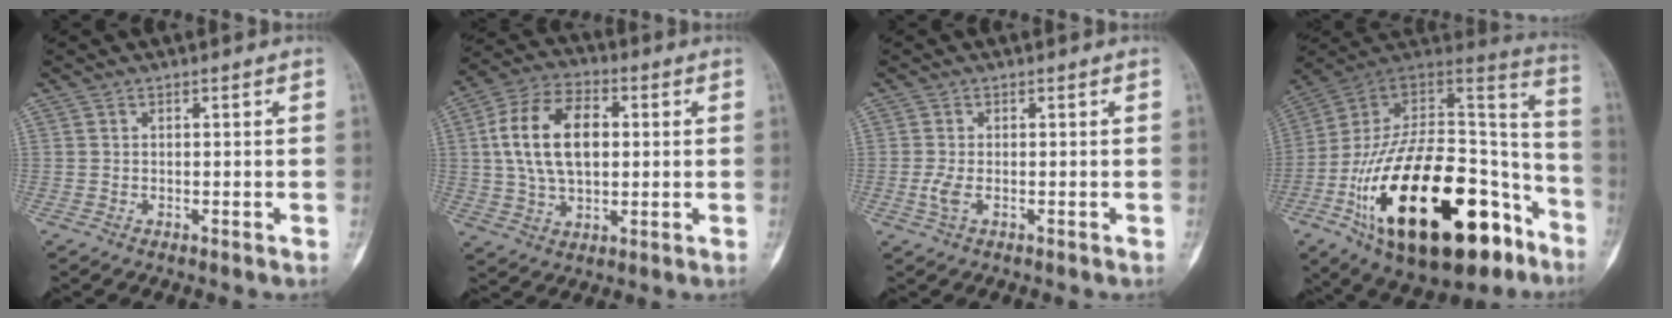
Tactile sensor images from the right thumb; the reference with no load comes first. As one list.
[{"total": 15.0, "force": [2.0, 9.2, 11.7], "torque": [-0.199, 0.012, 0.033]}, {"total": 2.2, "force": [-0.6, 0.9, 2.0], "torque": [-0.057, -0.007, -0.012]}, {"total": 39.3, "force": [-17.2, 19.0, 29.8], "torque": [-0.472, 0.064, -0.267]}]